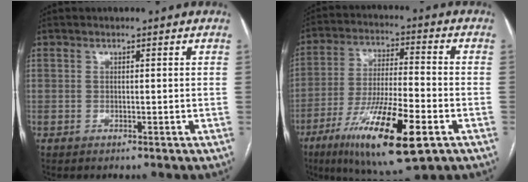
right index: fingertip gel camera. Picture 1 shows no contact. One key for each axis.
{"total": 17.5, "fx": -8.4, "fy": 2.8, "fz": 15.1, "tx": -0.285, "ty": -0.032, "tz": -0.140}